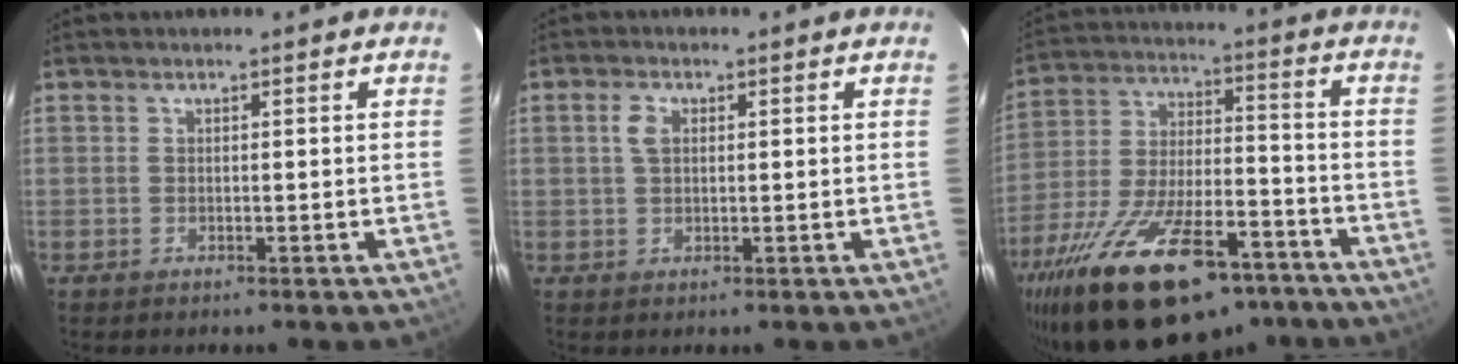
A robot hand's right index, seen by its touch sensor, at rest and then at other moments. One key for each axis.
{"total": 2.8, "fx": 0.7, "fy": 1.8, "fz": 2.0, "tx": -0.040, "ty": 0.007, "tz": 0.014}
{"total": 28.7, "fx": -19.8, "fy": 11.4, "fz": 17.3, "tx": -0.326, "ty": -0.030, "tz": -0.298}